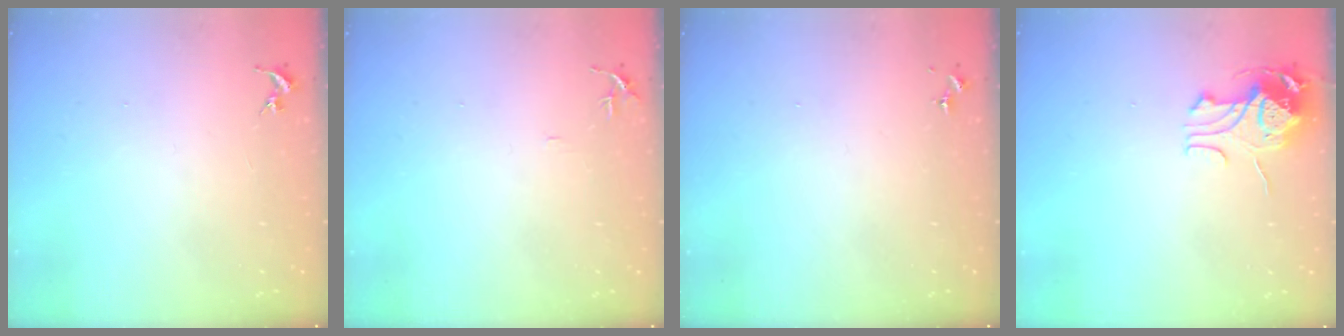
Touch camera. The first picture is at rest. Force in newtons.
{"total": 4.7, "press": 4.7, "slide": 0.5}
{"total": 0.0}
{"total": 10.6, "press": 10.6, "slide": 0.9}